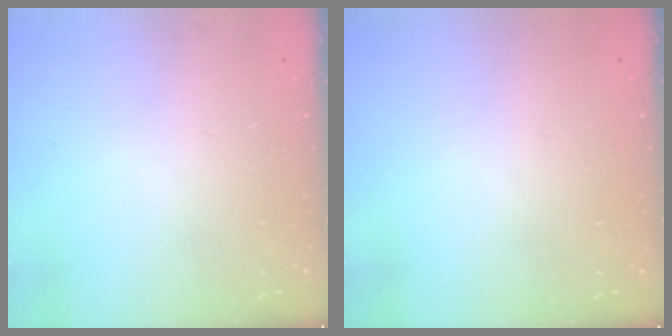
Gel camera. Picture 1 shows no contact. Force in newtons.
{"total": 1.0, "press": 0.0, "slide": 1.0}